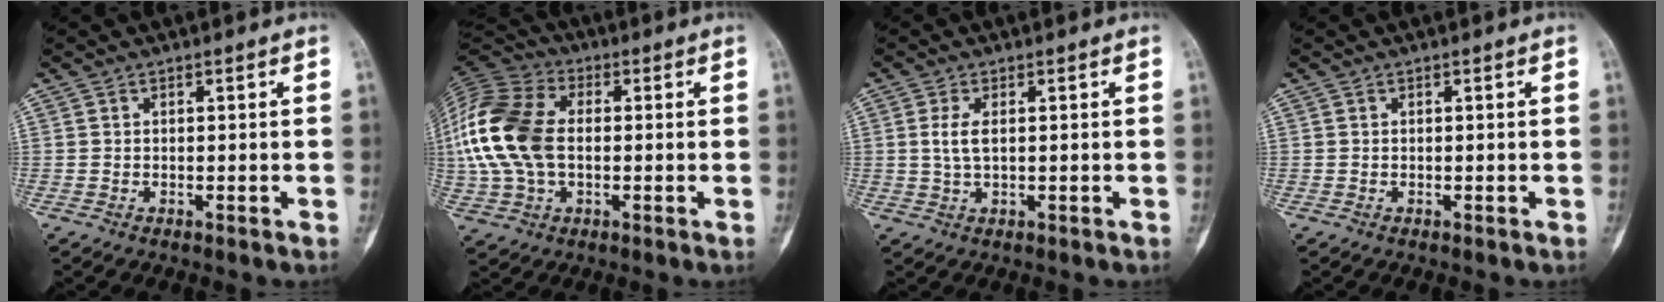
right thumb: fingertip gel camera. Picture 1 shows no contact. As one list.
[{"total": 18.8, "force": [0.2, 12.1, 14.4], "torque": [-0.323, 0.018, 0.003]}, {"total": 3.3, "force": [0.4, 1.4, 2.9], "torque": [-0.063, 0.000, 0.009]}, {"total": 0.0}]